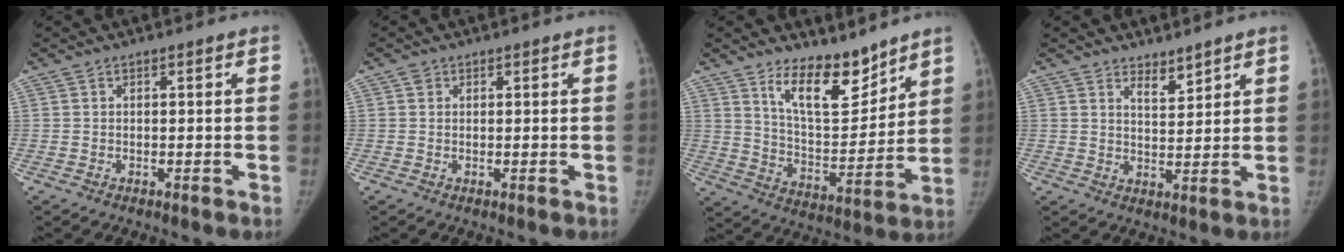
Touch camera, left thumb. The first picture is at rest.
{"total": 1.0, "force": [0.4, 0.8, 0.3], "torque": [0.002, -0.001, 0.005]}
{"total": 12.6, "force": [9.5, 4.9, 6.8], "torque": [-0.078, -0.083, 0.173]}
{"total": 3.6, "force": [3.1, 1.2, 1.4], "torque": [-0.010, -0.029, 0.054]}